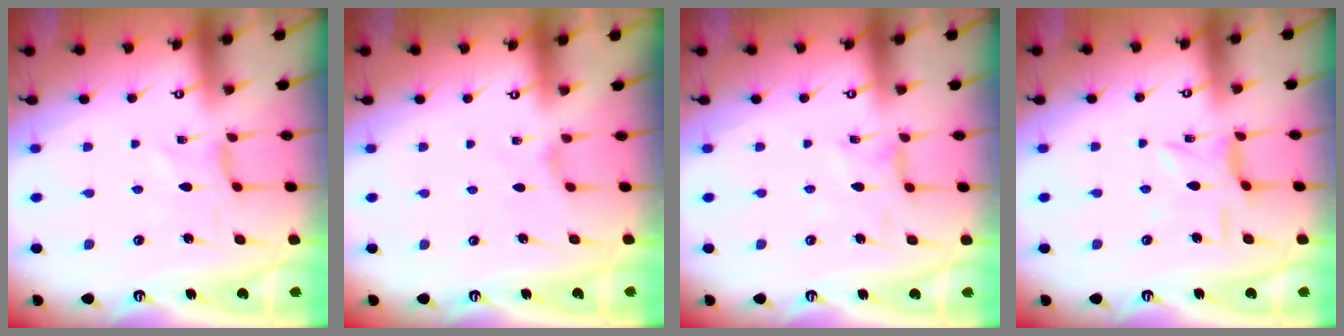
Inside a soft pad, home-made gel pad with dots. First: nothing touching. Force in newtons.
{"total": 1.4, "press": 1.3, "slide": 0.4}
{"total": 0.9, "press": 0.9, "slide": 0.3}
{"total": 3.2, "press": 3.1, "slide": 0.4}